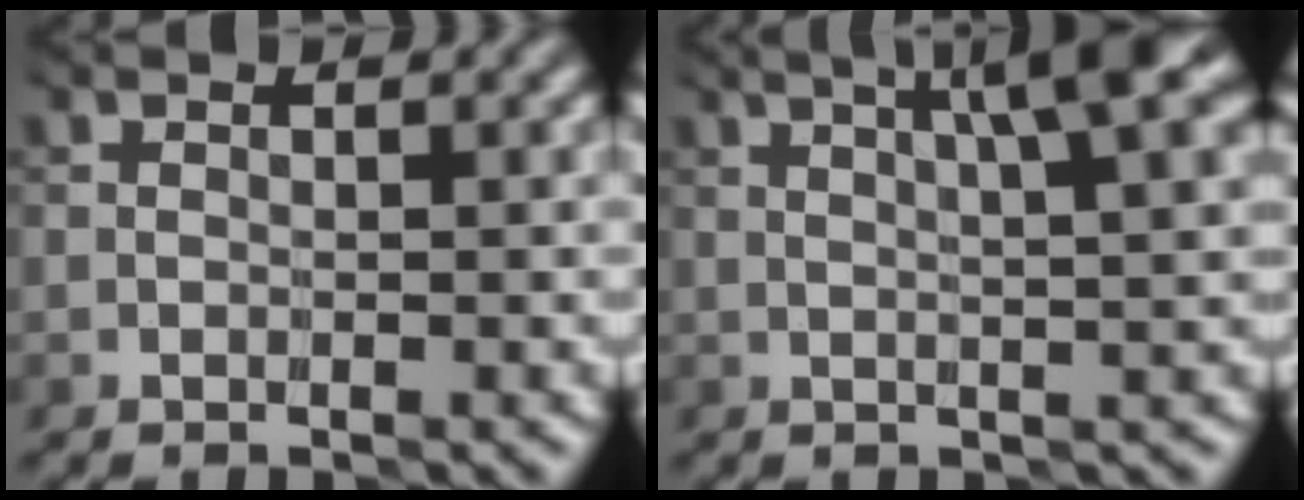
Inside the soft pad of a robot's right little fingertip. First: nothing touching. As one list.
[{"total": 5.5, "force": [2.3, 0.7, 4.9], "torque": [-0.061, 0.017, 0.036]}]